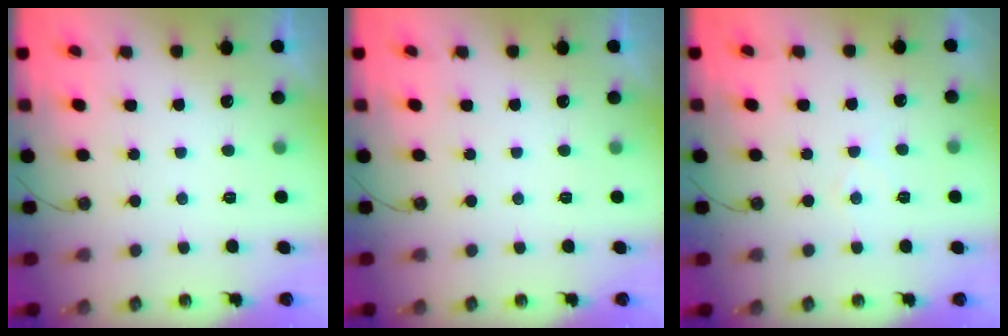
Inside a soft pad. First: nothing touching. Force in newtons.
{"total": 0.0}
{"total": 4.1, "press": 4.1, "slide": 0.6}